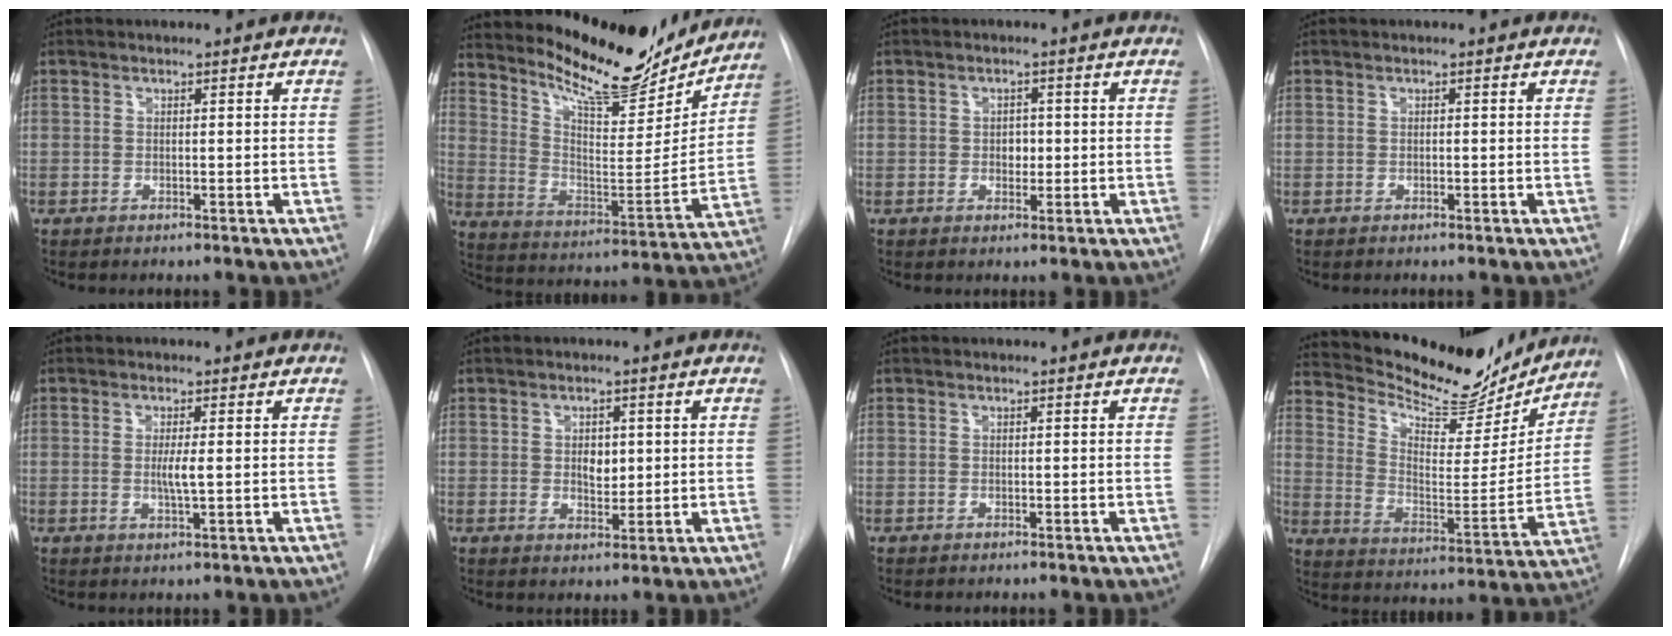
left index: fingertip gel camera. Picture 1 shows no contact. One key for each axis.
{"total": 18.9, "fx": 17.4, "fy": 3.5, "fz": 6.3, "tx": -0.114, "ty": -0.042, "tz": 0.265}
{"total": 2.0, "fx": 0.0, "fy": 1.5, "fz": 1.4, "tx": -0.018, "ty": 0.002, "tz": 0.001}
{"total": 0.0}
{"total": 2.5, "fx": 0.0, "fy": 0.1, "fz": 2.5, "tx": -0.052, "ty": -0.004, "tz": 0.000}
{"total": 3.1, "fx": 0.5, "fy": 2.0, "fz": 2.4, "tx": -0.034, "ty": -0.003, "tz": 0.013}
{"total": 0.0}
{"total": 22.2, "fx": 20.4, "fy": 5.1, "fz": 7.2, "tx": -0.123, "ty": -0.038, "tz": 0.296}